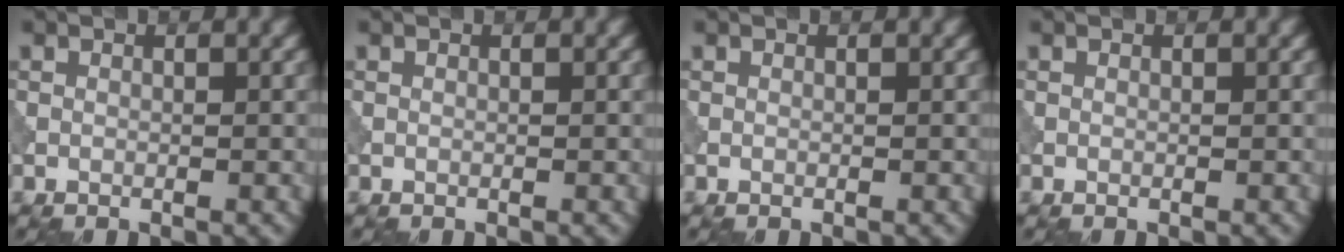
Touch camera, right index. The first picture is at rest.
{"total": 0.0}
{"total": 0.0}
{"total": 0.0}